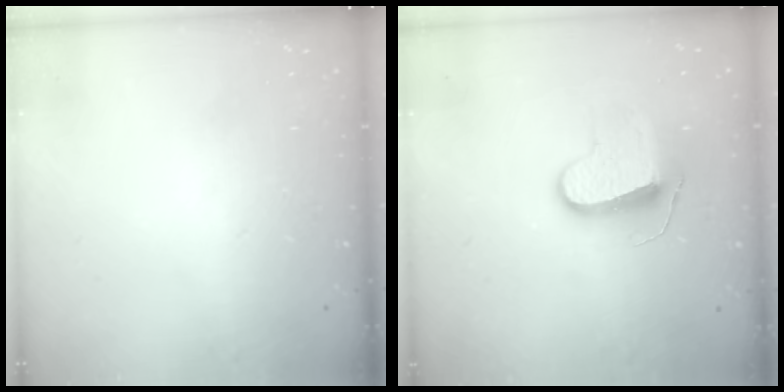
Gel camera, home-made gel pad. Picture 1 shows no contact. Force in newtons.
{"total": 9.2, "press": 9.2, "slide": 0.2}